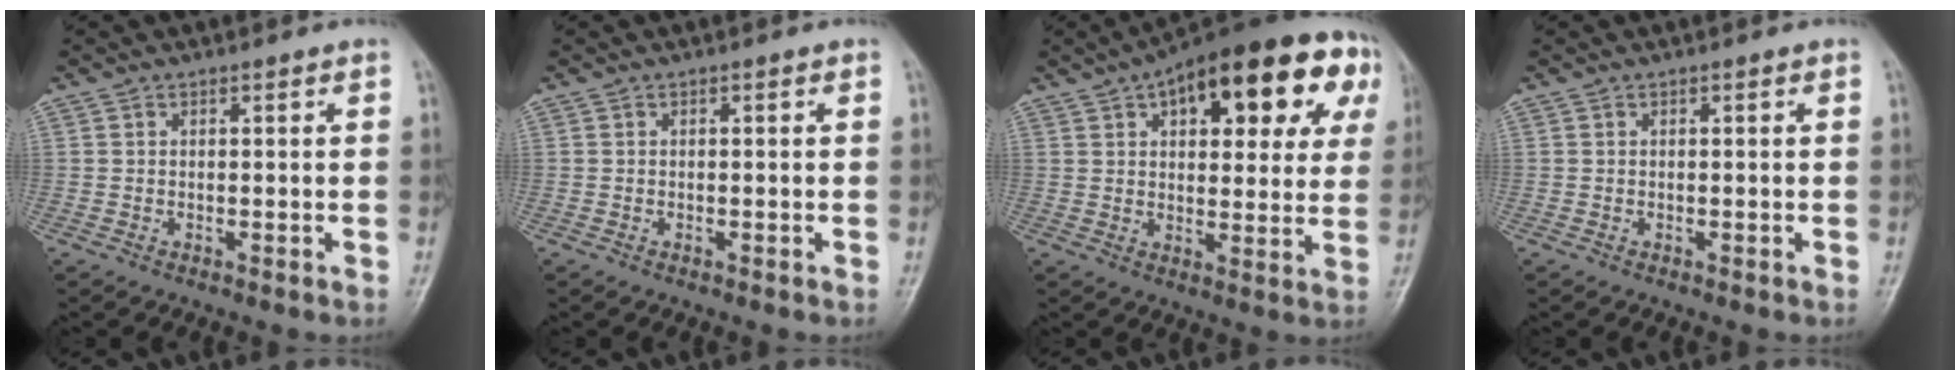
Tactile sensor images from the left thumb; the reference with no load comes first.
{"total": 0.0}
{"total": 23.7, "force": [9.7, 10.9, 18.8], "torque": [-0.227, 0.021, 0.127]}
{"total": 0.0}